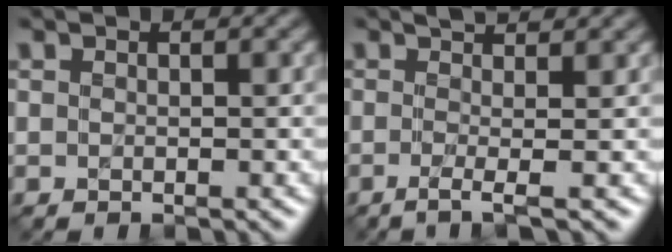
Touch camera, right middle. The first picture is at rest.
{"total": 3.8, "force": [0.1, 1.0, 3.6], "torque": [-0.044, 0.006, -0.014]}